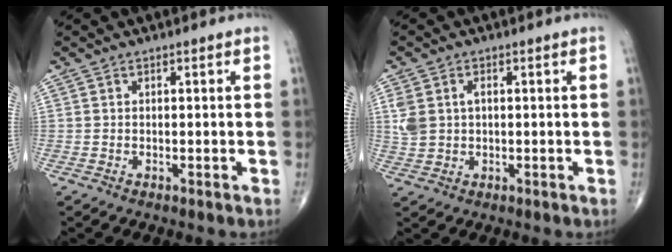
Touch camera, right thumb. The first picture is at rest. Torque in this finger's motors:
{"motor_torque": [0.03, 0.02, 0.50, 0.28, 0.02]}